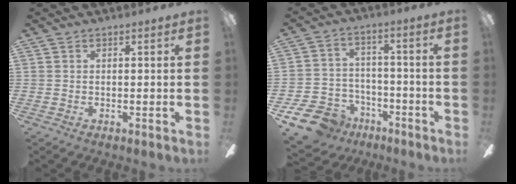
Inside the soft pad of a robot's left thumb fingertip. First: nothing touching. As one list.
[{"total": 11.6, "force": [-8.2, 7.2, 3.8], "torque": [-0.096, 0.058, -0.151]}]